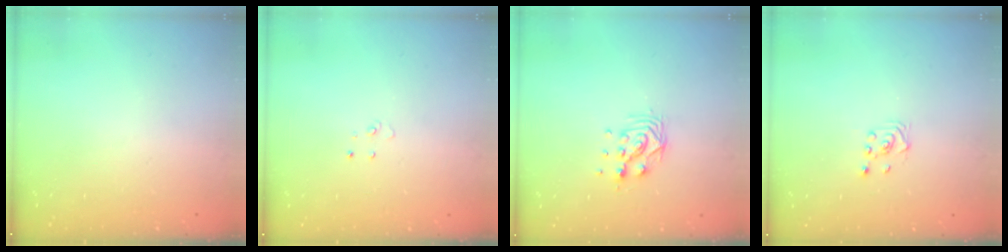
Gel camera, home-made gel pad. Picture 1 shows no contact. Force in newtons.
{"total": 2.7, "press": 2.7, "slide": 0.2}
{"total": 8.8, "press": 8.8, "slide": 0.6}
{"total": 1.6, "press": 1.4, "slide": 0.9}